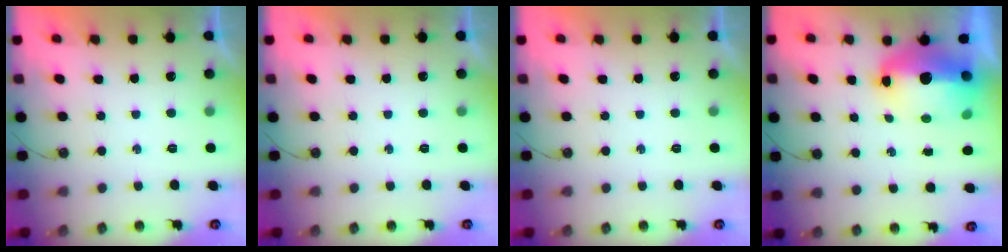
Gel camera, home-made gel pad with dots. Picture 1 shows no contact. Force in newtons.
{"total": 0.0}
{"total": 0.0}
{"total": 16.0, "press": 15.9, "slide": 1.8}